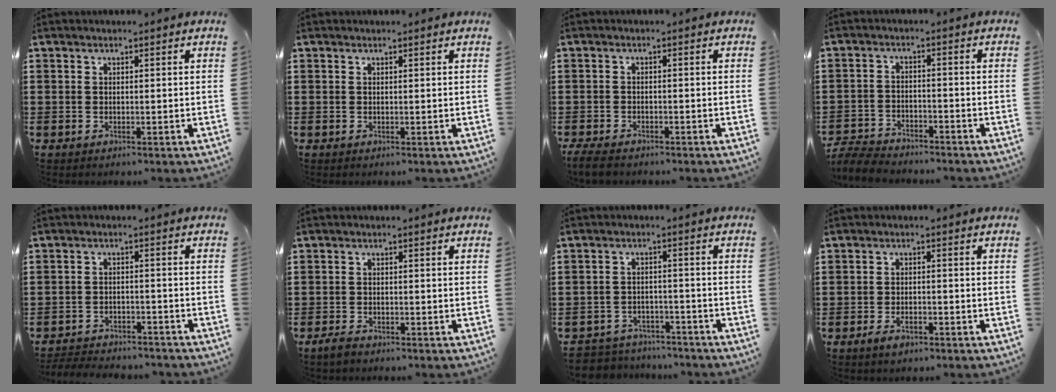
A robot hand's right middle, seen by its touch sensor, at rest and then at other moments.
{"total": 0.0}
{"total": 2.1, "force": [-1.9, 0.4, 0.8], "torque": [-0.029, -0.001, -0.043]}
{"total": 5.3, "force": [-5.1, 0.9, 0.8], "torque": [-0.022, 0.009, -0.106]}
{"total": 3.6, "force": [-3.5, 0.5, 0.1], "torque": [-0.006, 0.003, -0.076]}
{"total": 1.7, "force": [-1.4, 0.7, 0.7], "torque": [-0.024, 0.000, -0.030]}
{"total": 4.1, "force": [-4.0, 0.7, -0.3], "torque": [-0.009, 0.001, -0.089]}
{"total": 2.5, "force": [-1.6, 1.0, 1.7], "torque": [-0.036, 0.000, -0.033]}